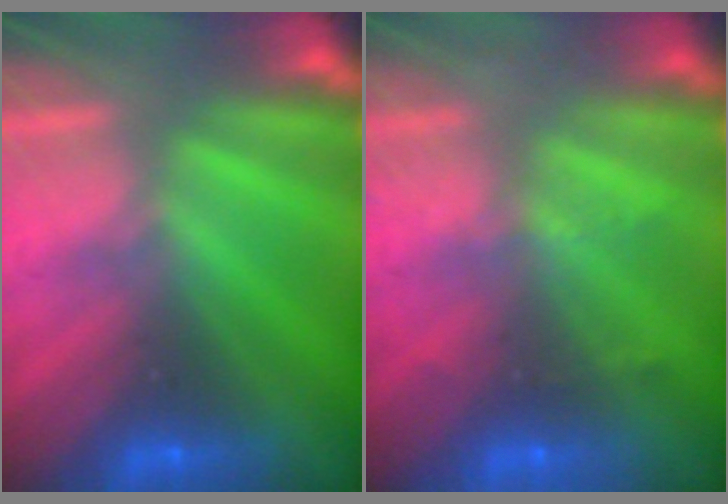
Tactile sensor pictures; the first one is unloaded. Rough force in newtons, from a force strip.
{"total": 2.3}